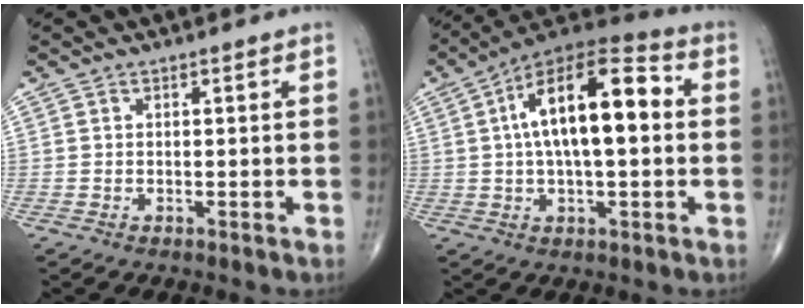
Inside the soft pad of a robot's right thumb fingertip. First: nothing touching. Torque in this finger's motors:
{"motor_torque": [1.02, 3.99, 1.44, 0.55, 0.13]}